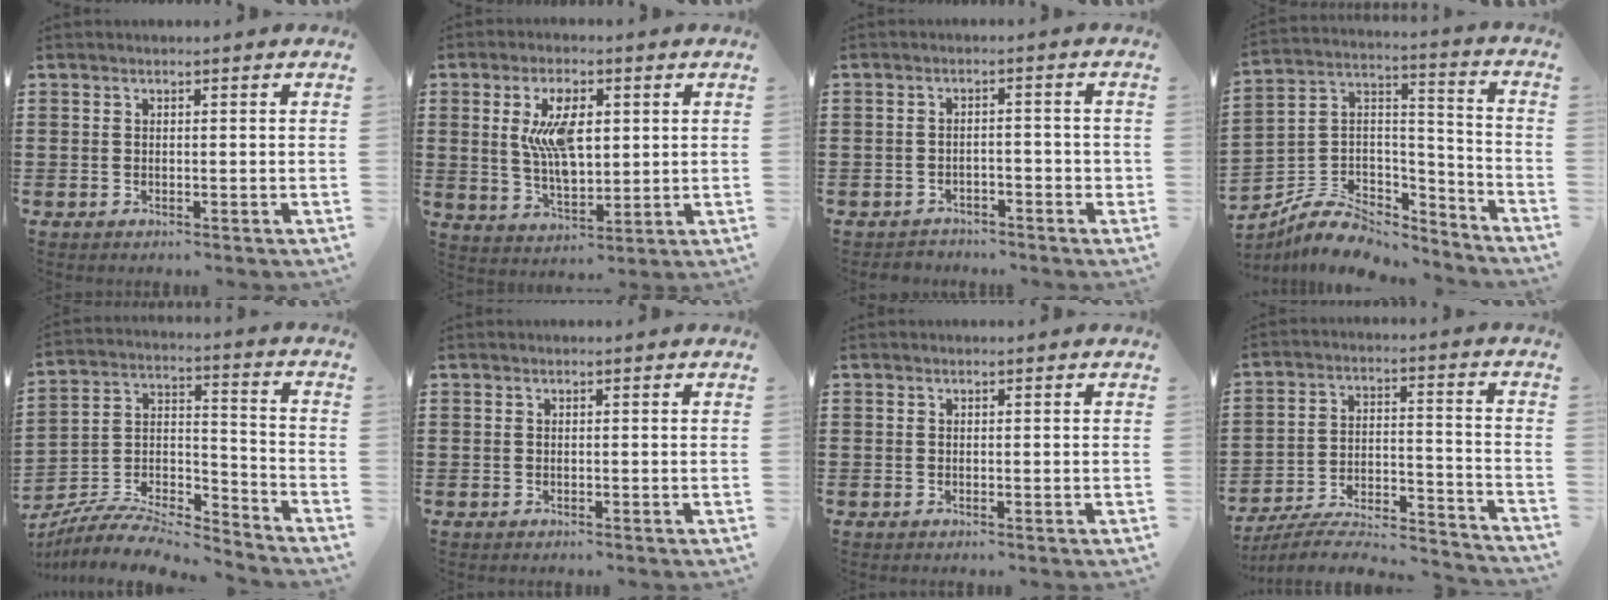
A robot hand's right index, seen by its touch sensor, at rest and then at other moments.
{"total": 8.9, "force": [1.9, 4.2, 7.6], "torque": [-0.153, 0.008, 0.030]}
{"total": 2.1, "force": [-1.9, 0.9, 0.5], "torque": [-0.016, 0.005, -0.041]}
{"total": 8.2, "force": [-6.1, 4.4, 3.3], "torque": [-0.072, 0.018, -0.116]}
{"total": 7.4, "force": [-6.8, 1.5, 2.3], "torque": [-0.045, 0.000, -0.136]}
{"total": 0.0}
{"total": 0.0}
{"total": 6.5, "force": [-5.9, 1.0, 2.5], "torque": [-0.049, -0.003, -0.118]}